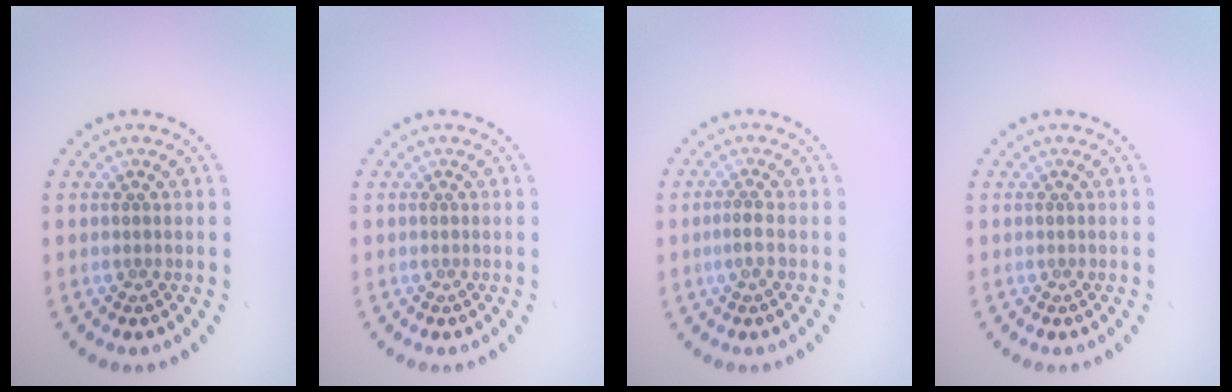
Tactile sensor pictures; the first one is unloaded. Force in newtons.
{"total": 0.0}
{"total": 1.0, "press": 0.8, "slide": 0.5}
{"total": 0.0}